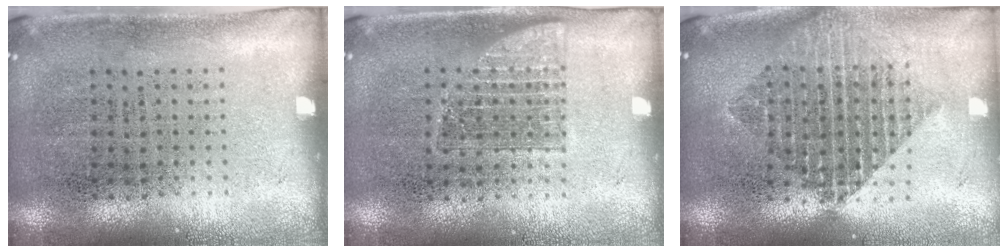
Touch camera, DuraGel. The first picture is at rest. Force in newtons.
{"total": 1.0, "press": 0.9, "slide": 0.4}
{"total": 2.0, "press": 1.6, "slide": 1.1}